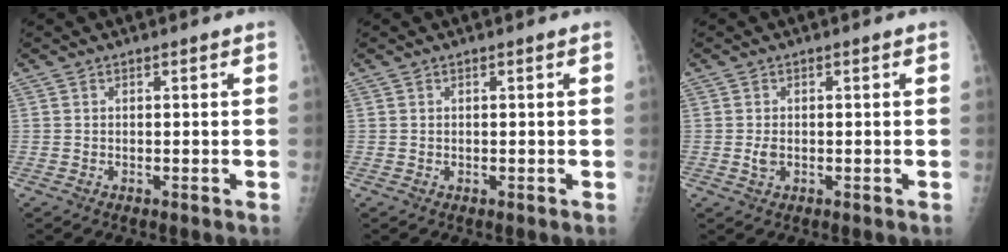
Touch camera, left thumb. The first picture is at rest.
{"total": 0.0}
{"total": 2.0, "force": [-0.2, 1.2, 1.5], "torque": [-0.027, 0.002, -0.003]}